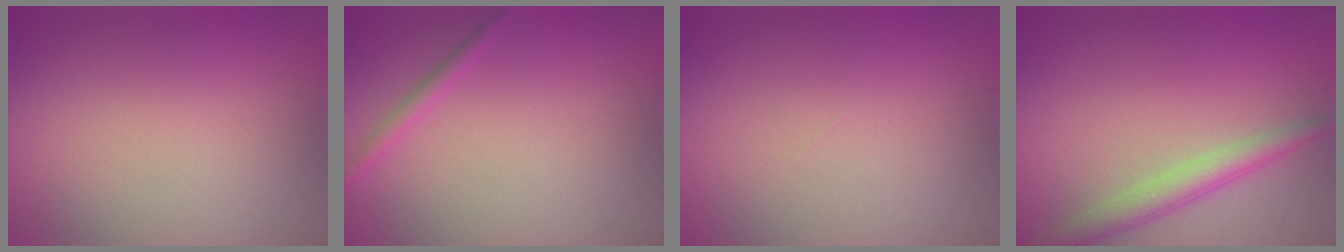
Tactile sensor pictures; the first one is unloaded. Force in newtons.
{"total": 1.1, "press": 1.1, "slide": 0.1}
{"total": 0.0}
{"total": 2.9, "press": 2.9, "slide": 0.1}